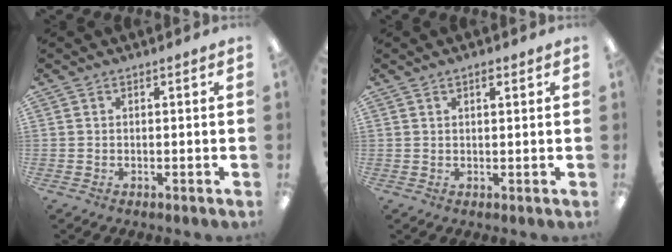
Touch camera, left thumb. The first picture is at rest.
{"total": 1.6, "force": [1.1, 0.5, 1.0], "torque": [-0.014, -0.002, 0.017]}